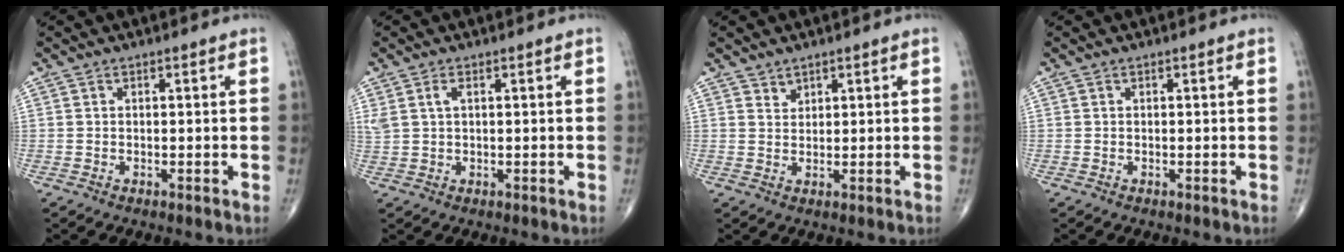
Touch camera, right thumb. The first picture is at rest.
{"total": 2.7, "force": [1.1, 1.4, 2.1], "torque": [-0.057, 0.010, 0.027]}
{"total": 1.6, "force": [1.3, 0.9, 0.1], "torque": [0.011, -0.010, 0.021]}
{"total": 0.0}